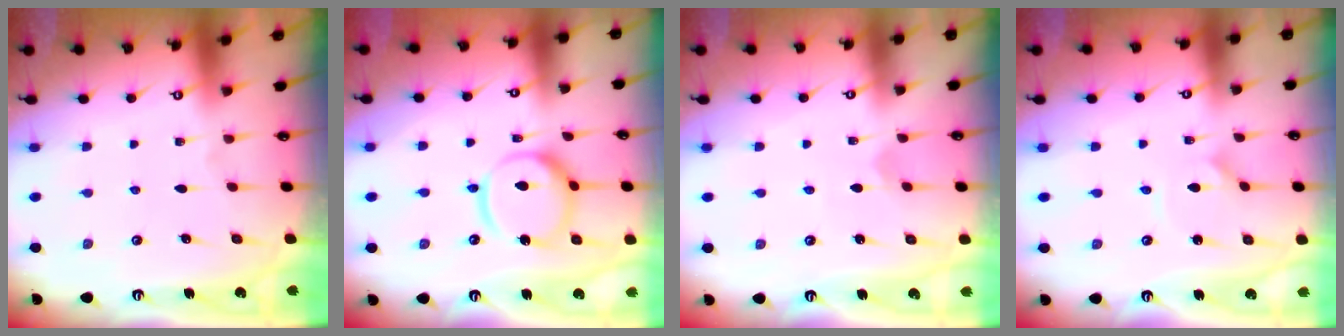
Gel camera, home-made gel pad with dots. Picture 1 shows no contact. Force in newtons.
{"total": 14.2, "press": 14.1, "slide": 1.8}
{"total": 1.6, "press": 1.6, "slide": 0.1}
{"total": 1.2, "press": 1.2, "slide": 0.1}